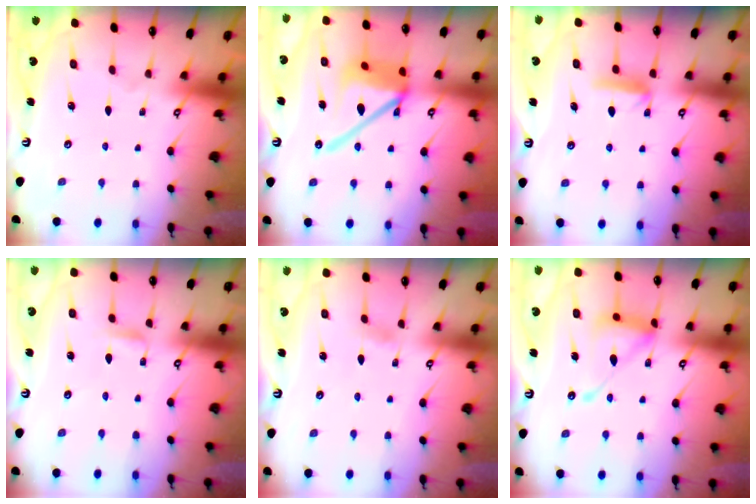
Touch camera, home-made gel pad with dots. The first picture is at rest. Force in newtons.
{"total": 16.9, "press": 16.8, "slide": 1.8}
{"total": 5.7, "press": 5.7, "slide": 0.5}
{"total": 1.6, "press": 1.6, "slide": 0.2}
{"total": 2.6, "press": 2.6, "slide": 0.3}
{"total": 15.1, "press": 15.0, "slide": 1.4}